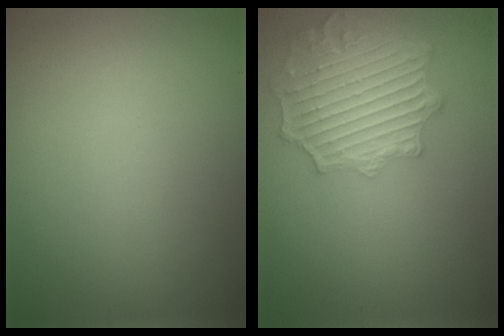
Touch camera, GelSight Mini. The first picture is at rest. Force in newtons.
{"total": 6.4, "press": 5.6, "slide": 3.1}